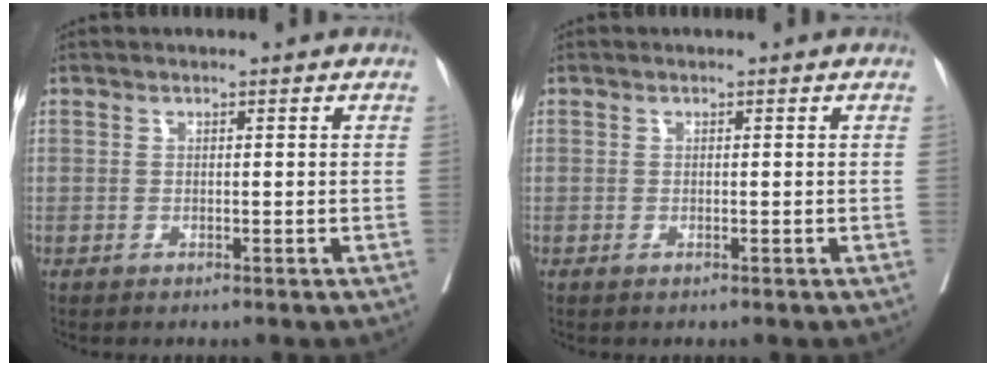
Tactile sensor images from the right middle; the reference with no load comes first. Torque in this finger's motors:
{"motor_torque": [0.01, -0.01, 0.03, 0.00]}